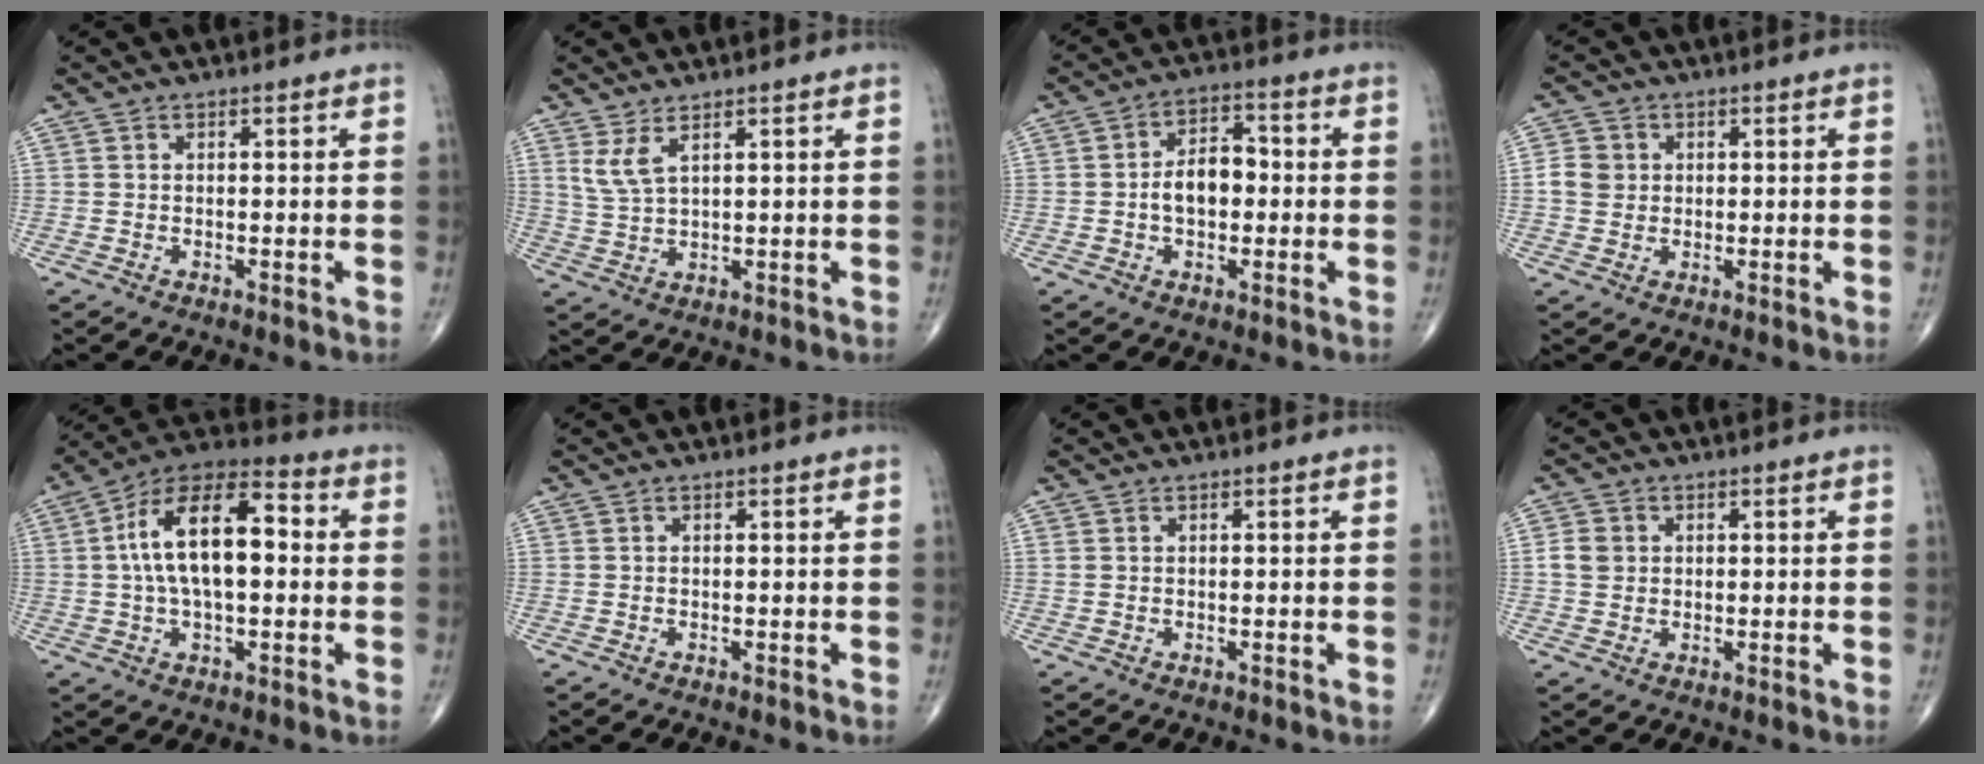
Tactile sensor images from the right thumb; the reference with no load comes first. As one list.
[{"total": 4.2, "force": [2.4, 1.1, 3.3], "torque": [-0.077, -0.015, 0.060]}, {"total": 7.6, "force": [-0.6, 4.8, 5.8], "torque": [-0.079, 0.025, -0.019]}, {"total": 4.2, "force": [0.4, 3.8, 1.7], "torque": [-0.017, 0.004, 0.004]}, {"total": 17.0, "force": [1.5, 8.4, 14.7], "torque": [-0.245, 0.035, 0.015]}, {"total": 0.0}, {"total": 0.5, "force": [0.2, 0.3, 0.3], "torque": [-0.007, 0.008, 0.006]}, {"total": 3.6, "force": [0.5, 3.1, 1.7], "torque": [-0.021, 0.003, 0.007]}]